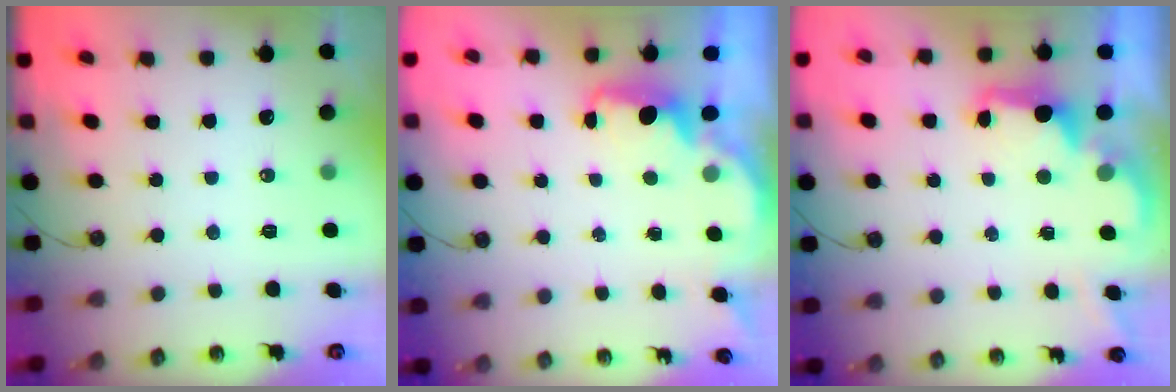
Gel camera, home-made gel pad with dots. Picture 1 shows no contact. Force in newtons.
{"total": 1.8, "press": 1.6, "slide": 0.7}
{"total": 2.4, "press": 2.3, "slide": 0.6}